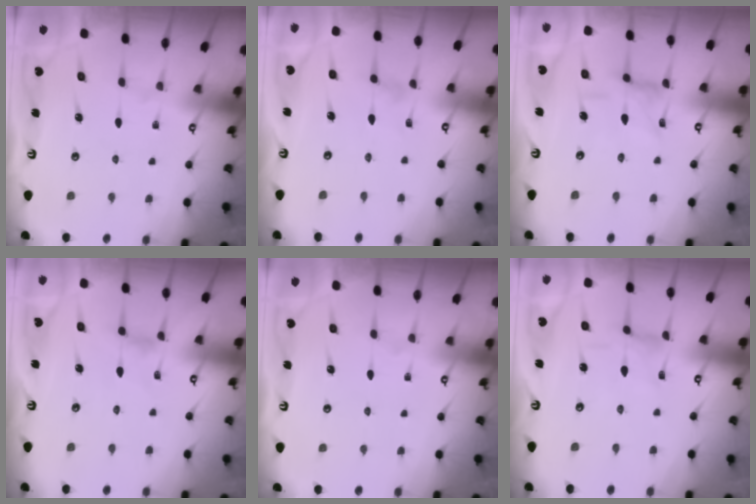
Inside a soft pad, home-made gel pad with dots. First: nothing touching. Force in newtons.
{"total": 0.0}
{"total": 2.5, "press": 2.4, "slide": 0.4}
{"total": 0.0}
{"total": 0.0}
{"total": 0.5, "press": 0.5, "slide": 0.2}